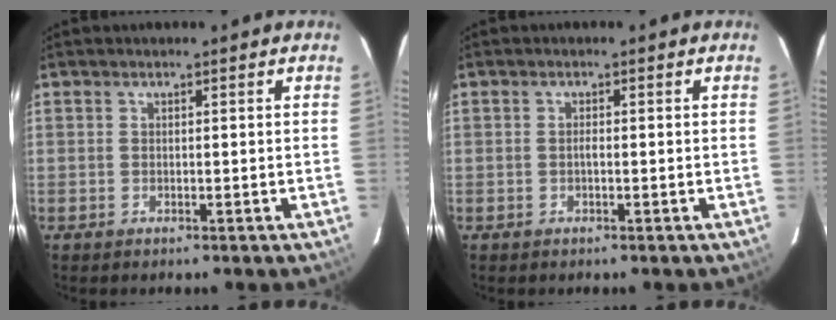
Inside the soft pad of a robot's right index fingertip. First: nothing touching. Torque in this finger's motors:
{"motor_torque": [0.10, 0.02, 0.04, 0.02]}